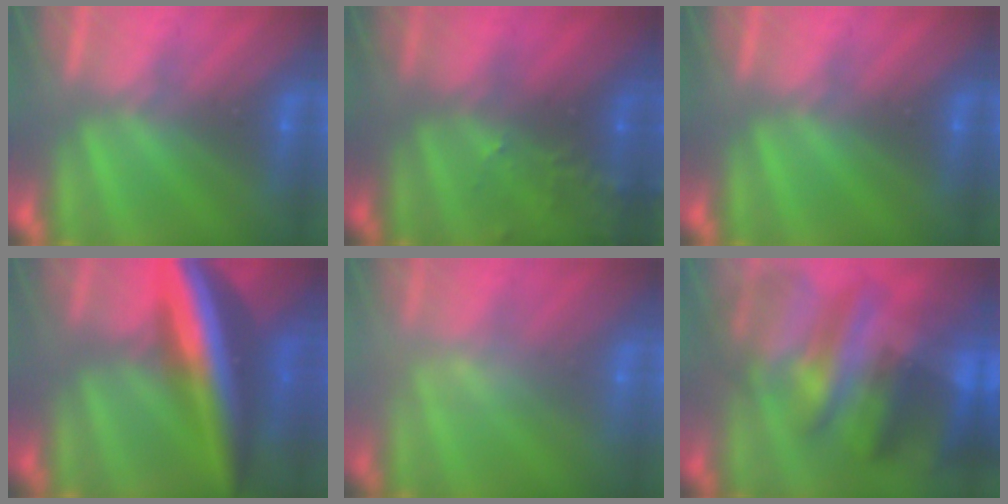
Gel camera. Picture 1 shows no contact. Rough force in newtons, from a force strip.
{"total": 6.5}
{"total": 0.0}
{"total": 8.6}
{"total": 2.3}
{"total": 9.3}